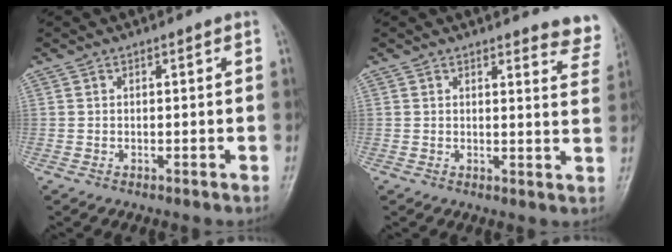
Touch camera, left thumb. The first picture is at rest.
{"total": 7.1, "force": [6.8, 1.6, 1.6], "torque": [0.019, -0.044, 0.050]}